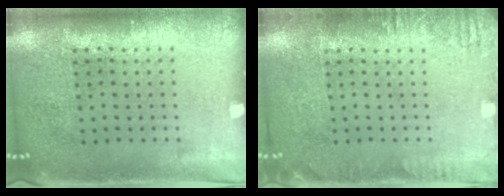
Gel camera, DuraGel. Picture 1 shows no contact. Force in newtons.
{"total": 1.9, "press": 1.9, "slide": 0.3}